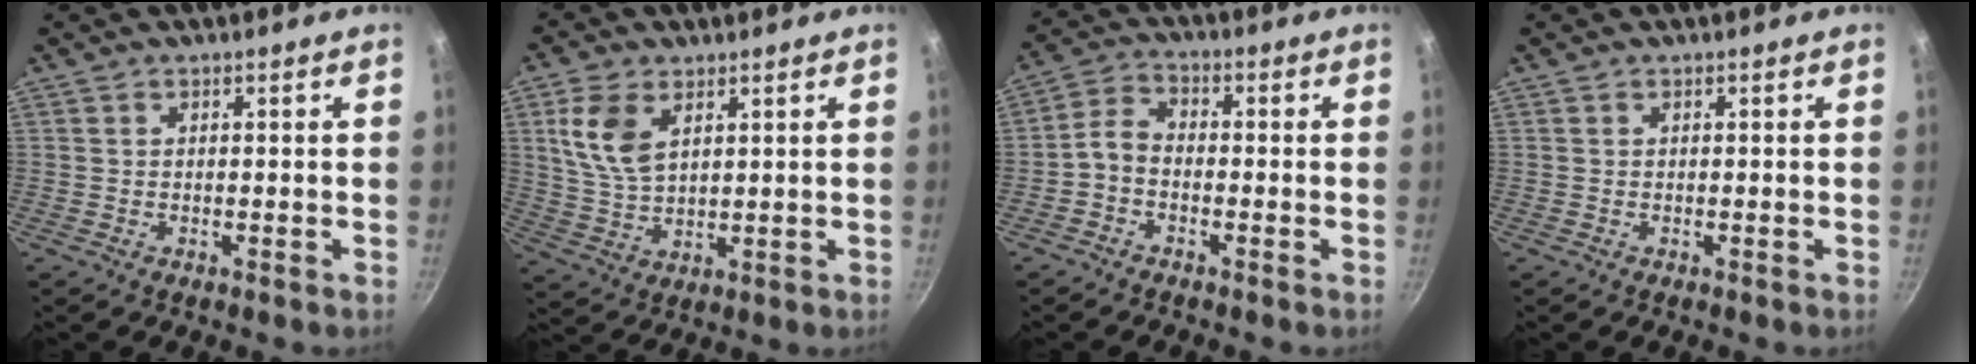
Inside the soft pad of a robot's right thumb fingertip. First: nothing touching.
{"total": 9.1, "force": [3.6, 5.3, 6.4], "torque": [-0.121, -0.019, 0.076]}
{"total": 4.1, "force": [-1.6, 2.8, 2.6], "torque": [-0.054, 0.033, -0.043]}
{"total": 0.0}